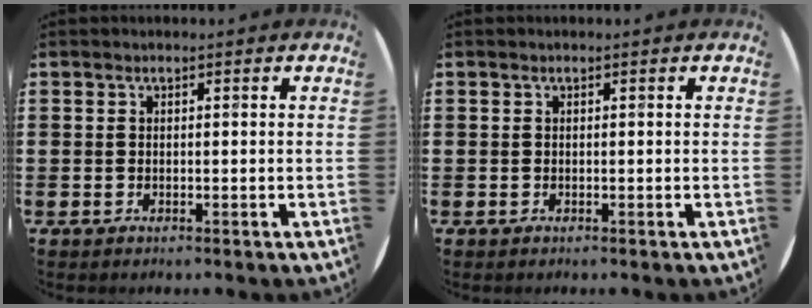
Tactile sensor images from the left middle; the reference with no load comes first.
{"total": 0.0}